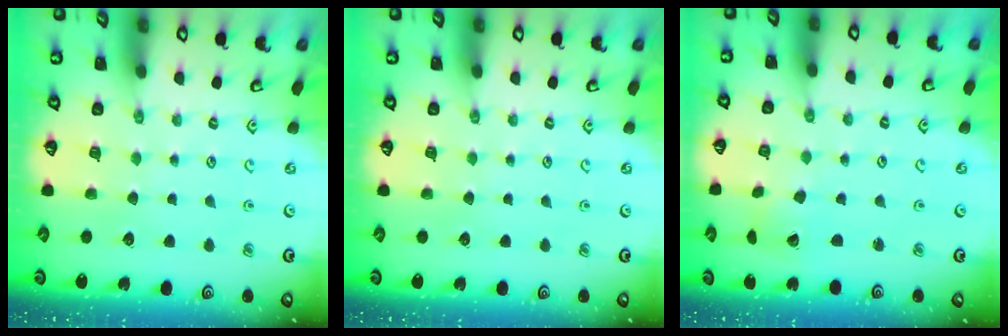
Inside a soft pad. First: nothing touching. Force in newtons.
{"total": 0.0}
{"total": 2.8, "press": 2.8, "slide": 0.4}